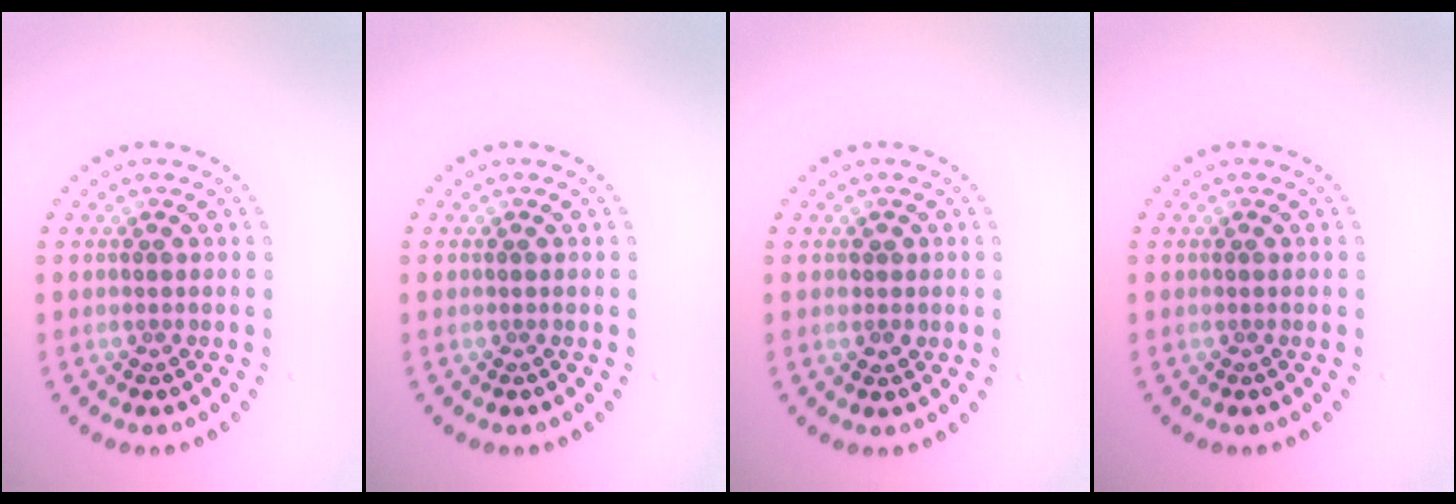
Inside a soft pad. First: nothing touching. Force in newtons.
{"total": 0.0}
{"total": 1.1, "press": 1.1, "slide": 0.4}
{"total": 0.0}